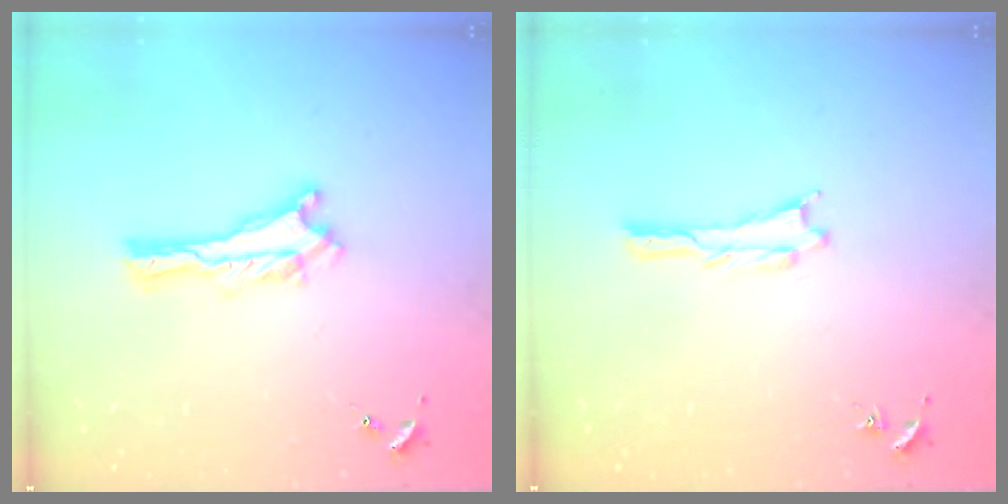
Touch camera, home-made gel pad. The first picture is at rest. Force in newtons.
{"total": 0.0}